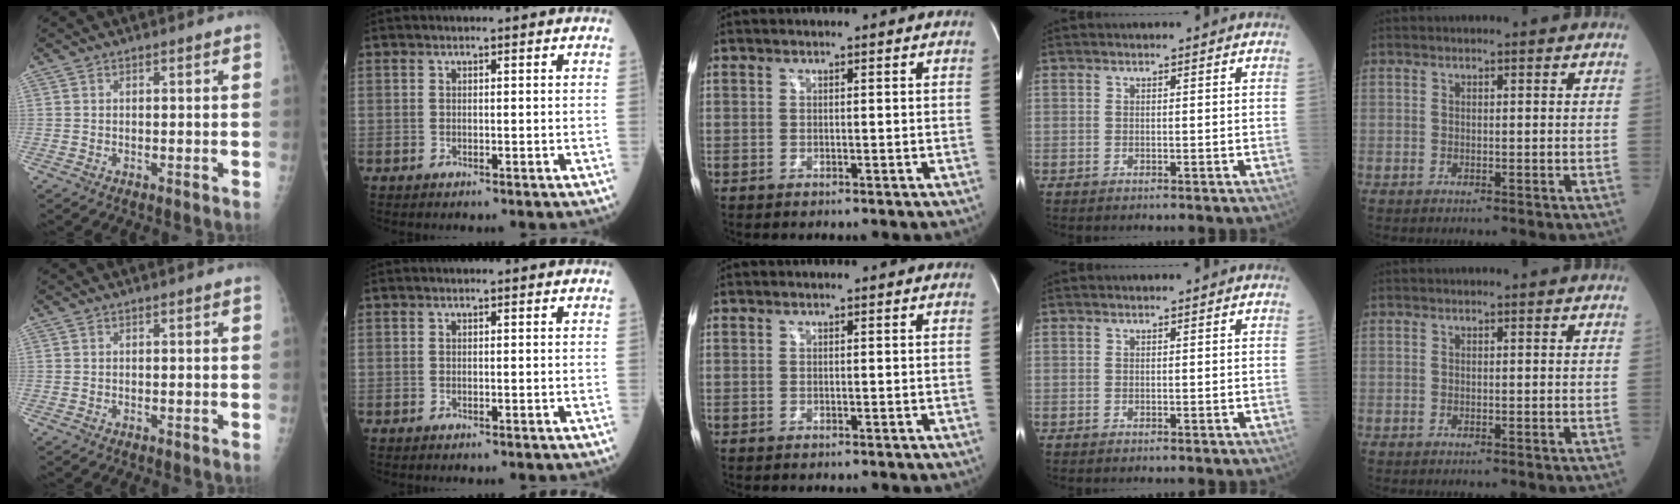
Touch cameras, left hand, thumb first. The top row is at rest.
{}